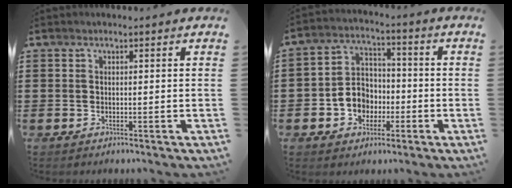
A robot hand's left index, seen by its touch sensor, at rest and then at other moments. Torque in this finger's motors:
{"motor_torque": [1.07, 0.59, 0.32, 0.09]}